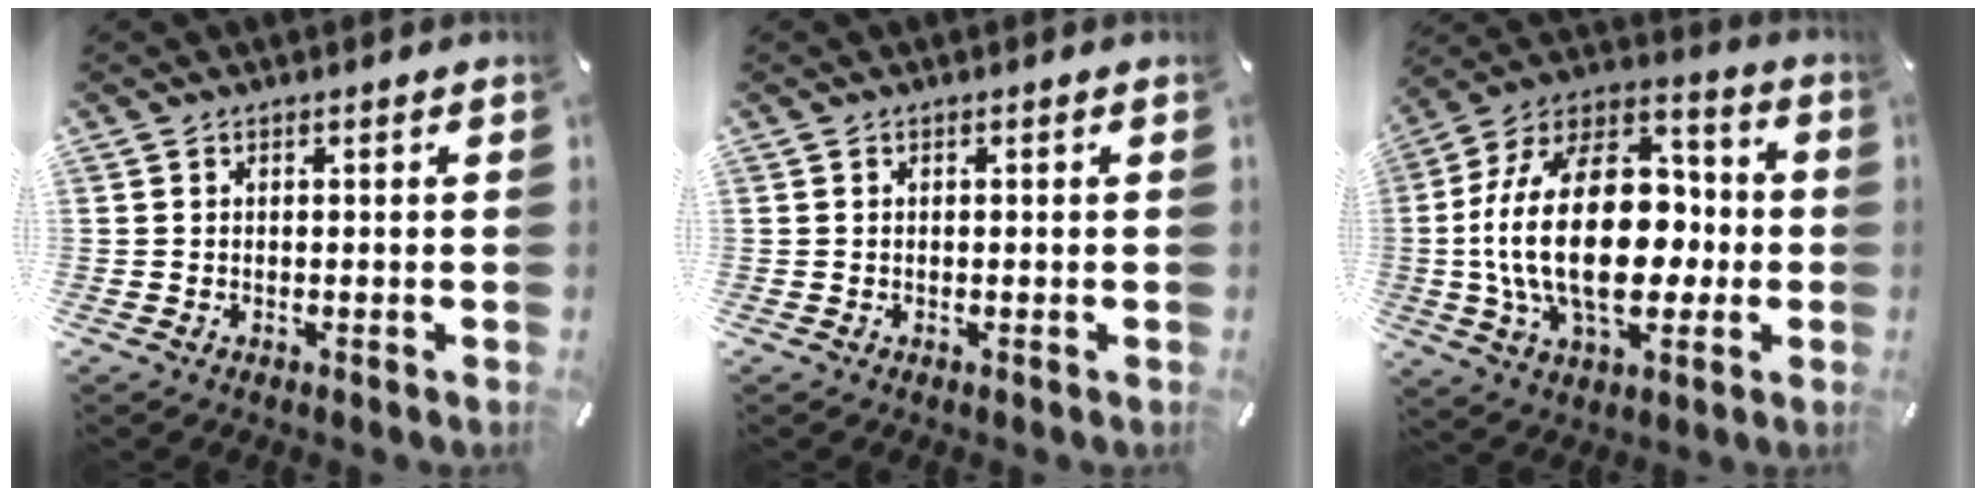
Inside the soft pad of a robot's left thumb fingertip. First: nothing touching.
{"total": 0.0}
{"total": 28.8, "force": [-1.9, 18.1, 22.3], "torque": [-0.426, 0.003, -0.027]}